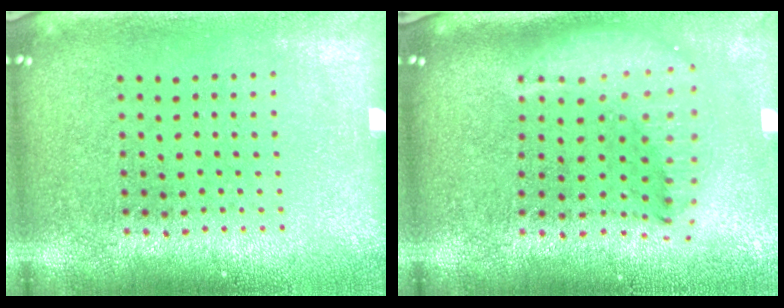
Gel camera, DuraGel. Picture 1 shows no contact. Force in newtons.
{"total": 1.9, "press": 1.5, "slide": 1.1}